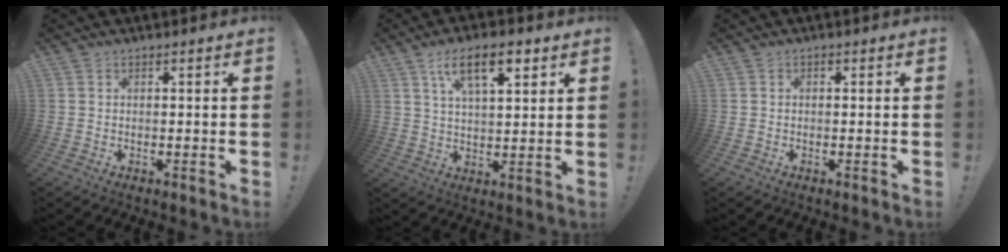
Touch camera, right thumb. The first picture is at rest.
{"total": 11.8, "force": [6.0, 4.5, 9.1], "torque": [-0.143, -0.013, 0.101]}
{"total": 0.5, "force": [-0.3, 0.4, 0.2], "torque": [-0.005, 0.002, -0.005]}